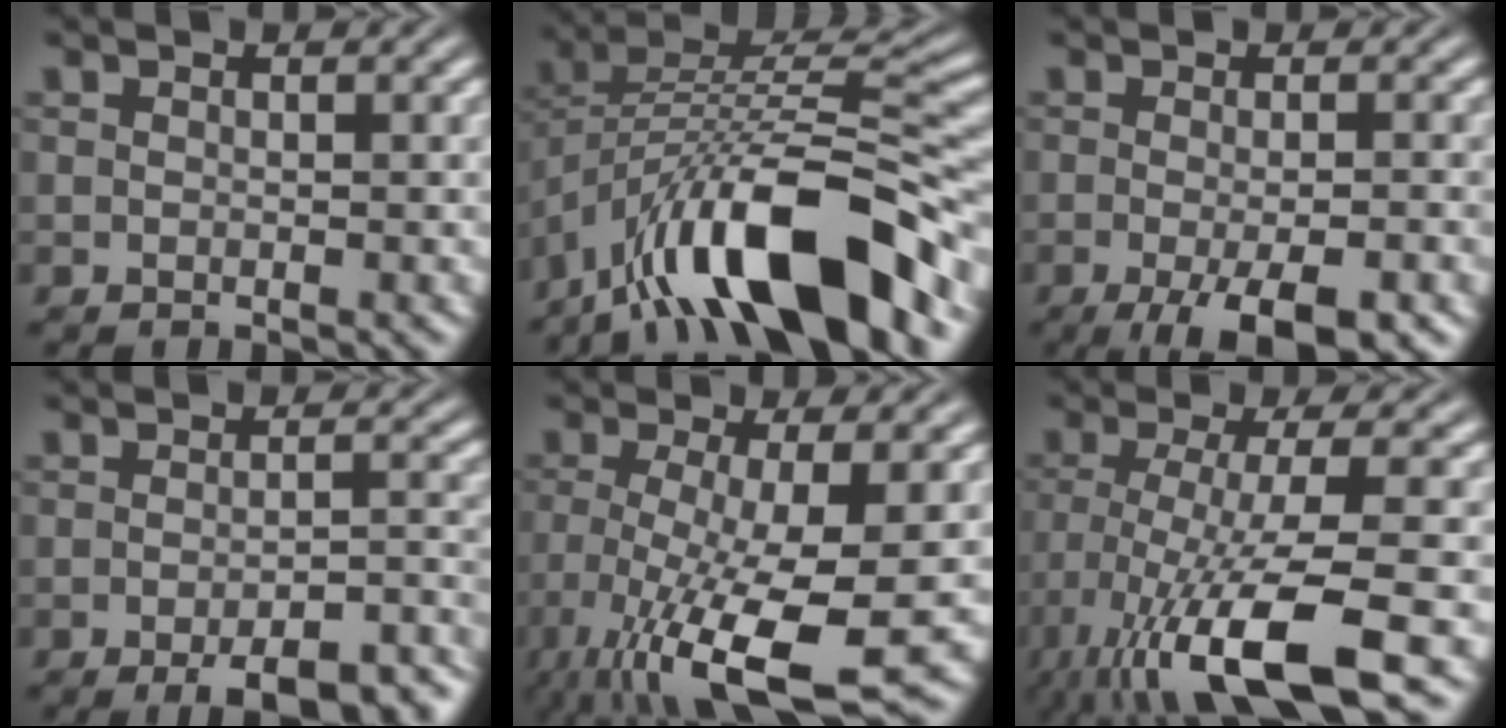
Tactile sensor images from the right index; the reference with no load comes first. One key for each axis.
{"total": 11.6, "fx": -4.2, "fy": 5.2, "fz": 9.4, "tx": -0.164, "ty": -0.028, "tz": -0.054}
{"total": 7.2, "fx": -4.8, "fy": 2.2, "fz": 5.0, "tx": -0.090, "ty": -0.038, "tz": -0.049}
{"total": 7.0, "fx": -5.6, "fy": 1.8, "fz": 3.8, "tx": -0.038, "ty": -0.012, "tz": -0.082}
{"total": 9.5, "fx": -4.3, "fy": 2.8, "fz": 7.9, "tx": -0.160, "ty": -0.060, "tz": -0.037}
{"total": 9.8, "fx": -3.9, "fy": 3.2, "fz": 8.4, "tx": -0.167, "ty": -0.048, "tz": -0.034}